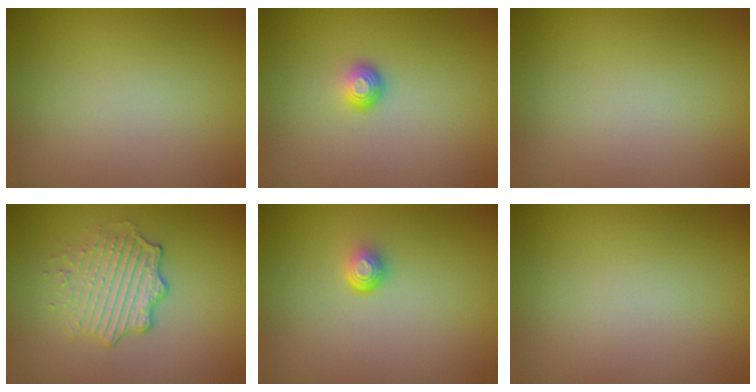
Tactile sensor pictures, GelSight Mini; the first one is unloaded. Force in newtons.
{"total": 1.4, "press": 1.0, "slide": 1.0}
{"total": 0.0}
{"total": 4.8, "press": 3.4, "slide": 3.4}
{"total": 1.7, "press": 1.0, "slide": 1.4}
{"total": 0.0}